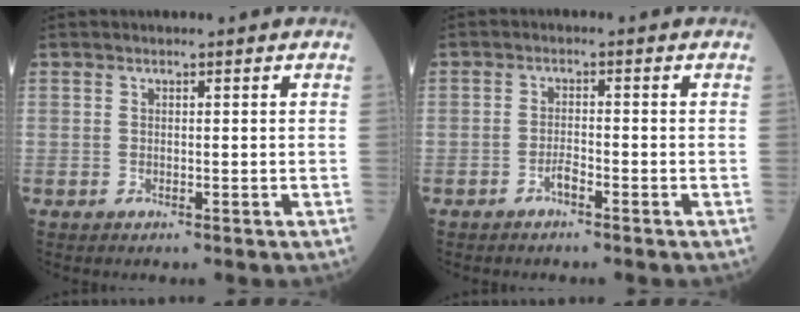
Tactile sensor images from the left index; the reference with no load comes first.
{"total": 1.7, "force": [-1.2, 0.2, 1.1], "torque": [-0.023, 0.001, -0.024]}